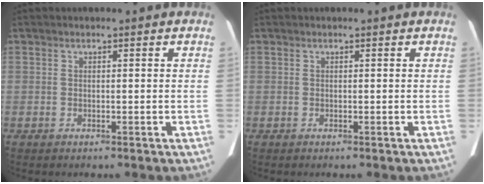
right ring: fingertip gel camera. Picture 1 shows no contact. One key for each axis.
{"total": 0.0}